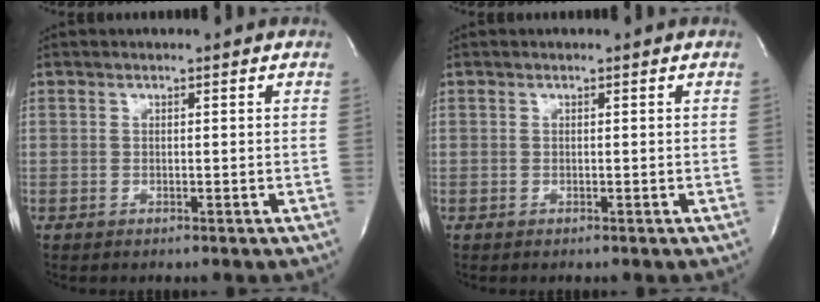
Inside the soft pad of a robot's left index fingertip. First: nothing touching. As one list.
[{"total": 0.0}]